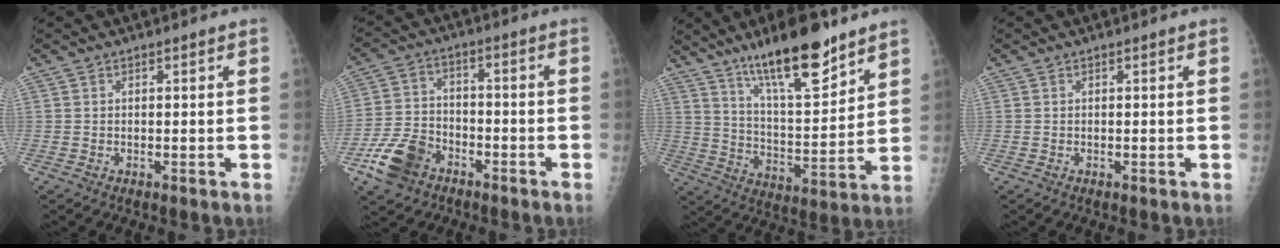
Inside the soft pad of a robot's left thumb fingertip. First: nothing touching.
{"total": 10.1, "force": [-5.6, 6.9, 4.8], "torque": [-0.088, 0.026, -0.108]}
{"total": 17.5, "force": [12.1, 4.7, 11.7], "torque": [-0.163, -0.075, 0.209]}
{"total": 0.0}